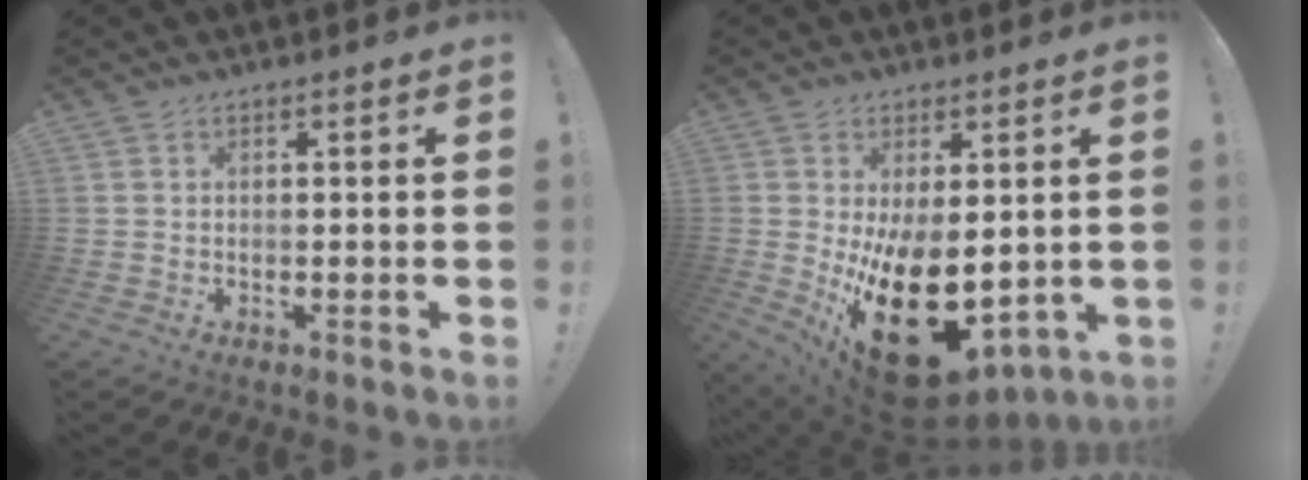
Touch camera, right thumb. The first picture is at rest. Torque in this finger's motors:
{"motor_torque": [0.52, 1.72, 2.10, -0.67, 0.84]}